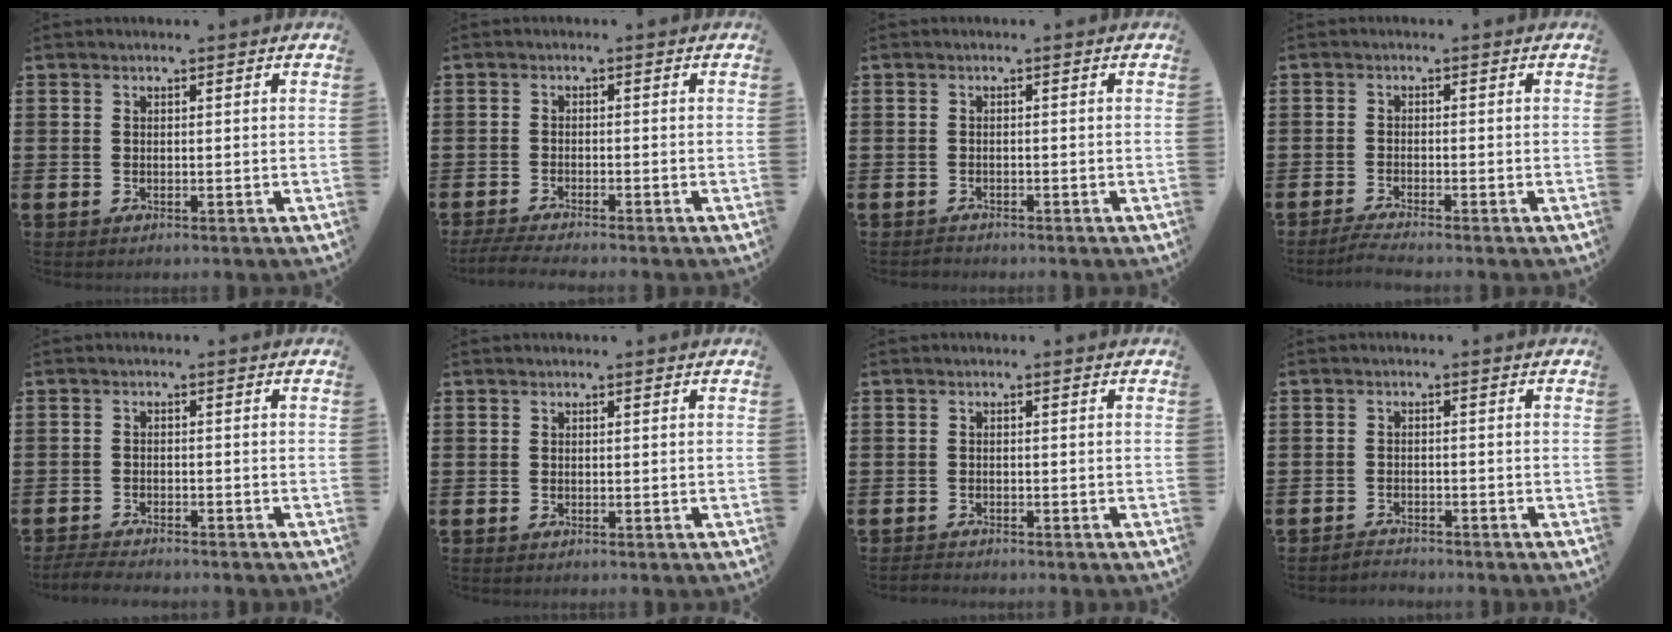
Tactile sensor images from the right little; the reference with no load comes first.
{"total": 1.9, "force": [-1.7, 0.0, 1.0], "torque": [-0.022, -0.001, -0.033]}
{"total": 0.6, "force": [-0.5, 0.2, 0.0], "torque": [-0.003, -0.001, -0.012]}
{"total": 1.7, "force": [-1.4, 0.0, 1.0], "torque": [-0.016, 0.001, -0.026]}
{"total": 2.0, "force": [-2.0, 0.1, 0.3], "torque": [-0.007, 0.005, -0.041]}
{"total": 0.0}
{"total": 0.9, "force": [-0.9, 0.1, 0.0], "torque": [-0.004, 0.000, -0.019]}
{"total": 1.5, "force": [-1.5, 0.0, -0.2], "torque": [-0.002, 0.005, -0.032]}